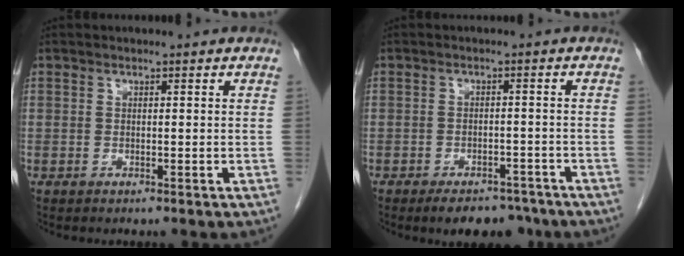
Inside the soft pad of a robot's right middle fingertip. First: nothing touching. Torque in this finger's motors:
{"motor_torque": [1.18, -0.96, 0.44, 0.11]}